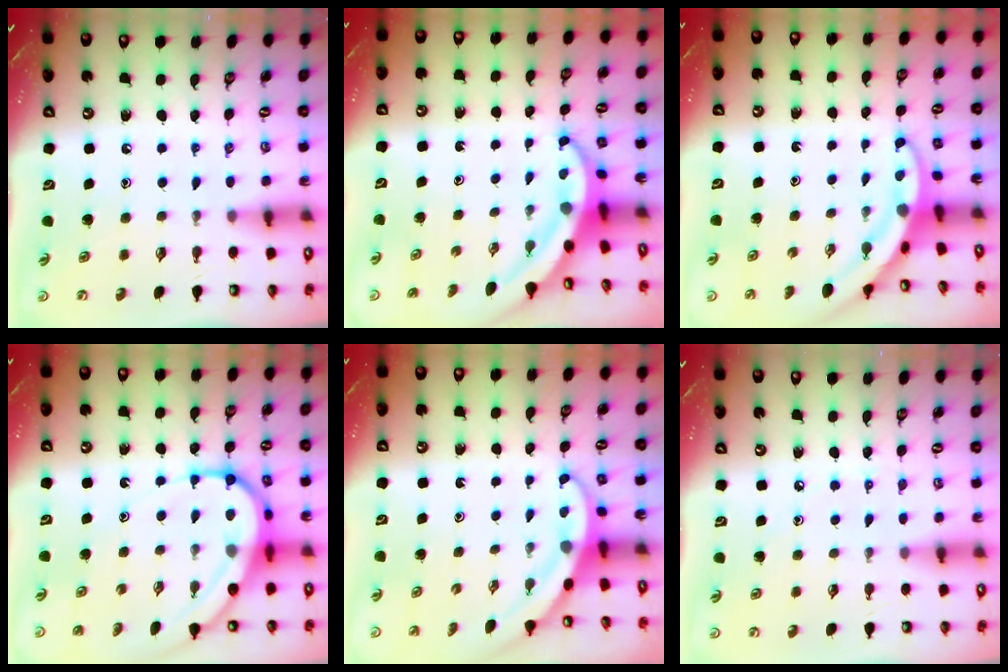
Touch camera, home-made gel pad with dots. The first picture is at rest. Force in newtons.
{"total": 4.3, "press": 4.3, "slide": 0.5}
{"total": 2.8, "press": 2.8, "slide": 0.3}
{"total": 12.3, "press": 12.2, "slide": 1.2}
{"total": 3.2, "press": 3.2, "slide": 0.2}
{"total": 2.3, "press": 2.3, "slide": 0.3}